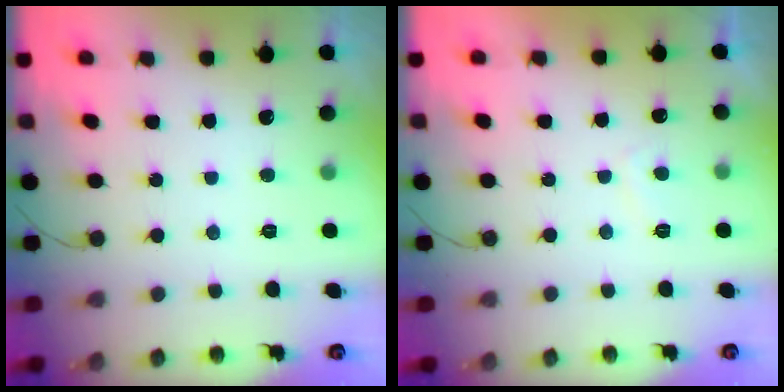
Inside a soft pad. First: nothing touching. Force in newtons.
{"total": 1.8, "press": 1.6, "slide": 0.6}